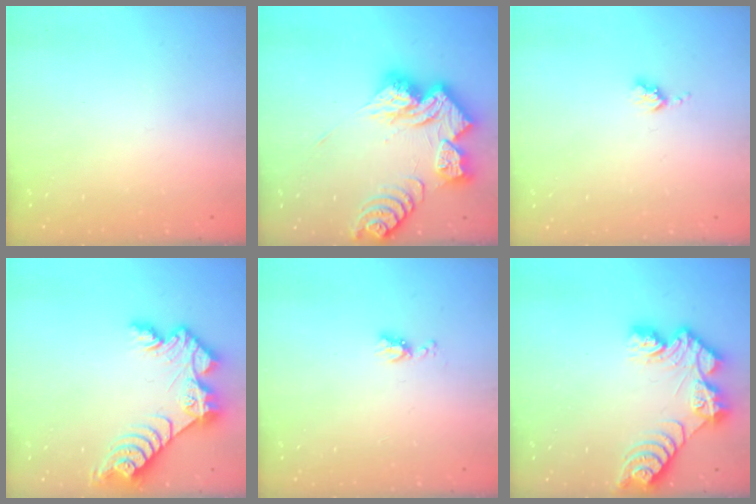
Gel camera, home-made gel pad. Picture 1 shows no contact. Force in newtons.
{"total": 19.0, "press": 18.8, "slide": 2.0}
{"total": 3.6, "press": 3.6, "slide": 0.6}
{"total": 12.4, "press": 12.3, "slide": 1.4}
{"total": 5.1, "press": 5.1, "slide": 0.5}
{"total": 11.8, "press": 11.7, "slide": 1.1}